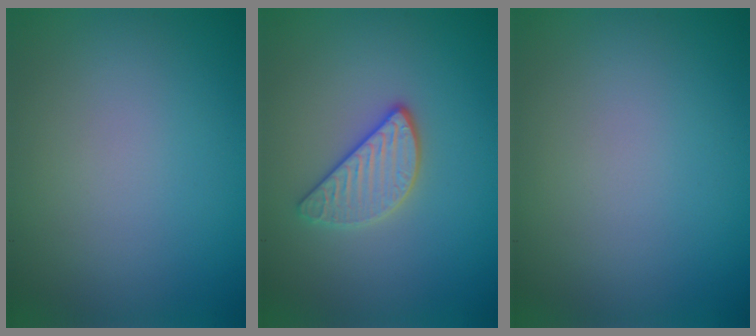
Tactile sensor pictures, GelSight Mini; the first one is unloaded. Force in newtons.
{"total": 2.9, "press": 2.7, "slide": 1.2}
{"total": 0.0}